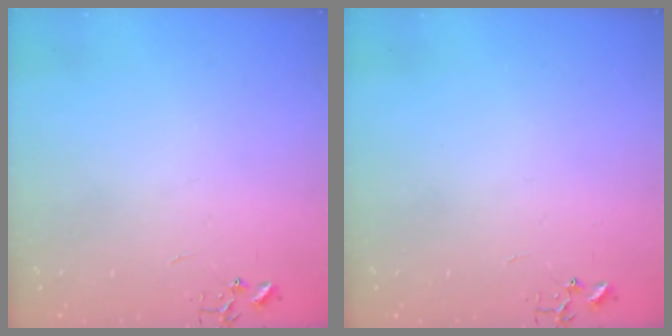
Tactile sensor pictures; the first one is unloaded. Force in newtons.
{"total": 0.0}